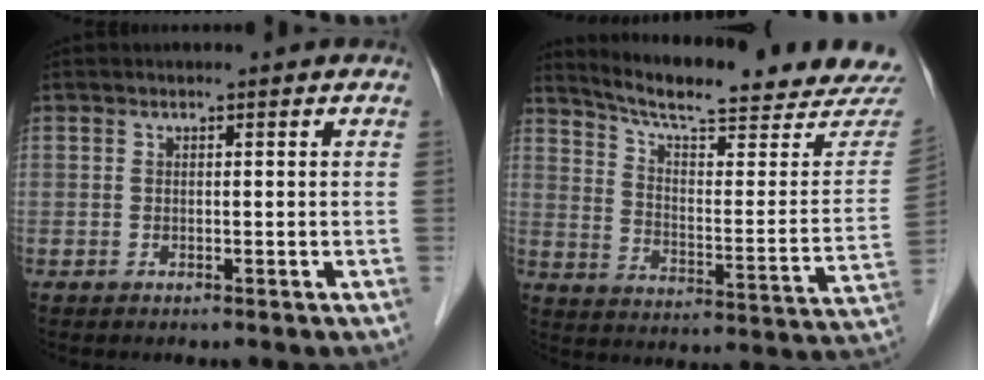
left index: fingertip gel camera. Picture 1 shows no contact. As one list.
[{"total": 22.2, "force": [20.6, 1.7, 8.1], "torque": [-0.122, -0.063, 0.274]}]